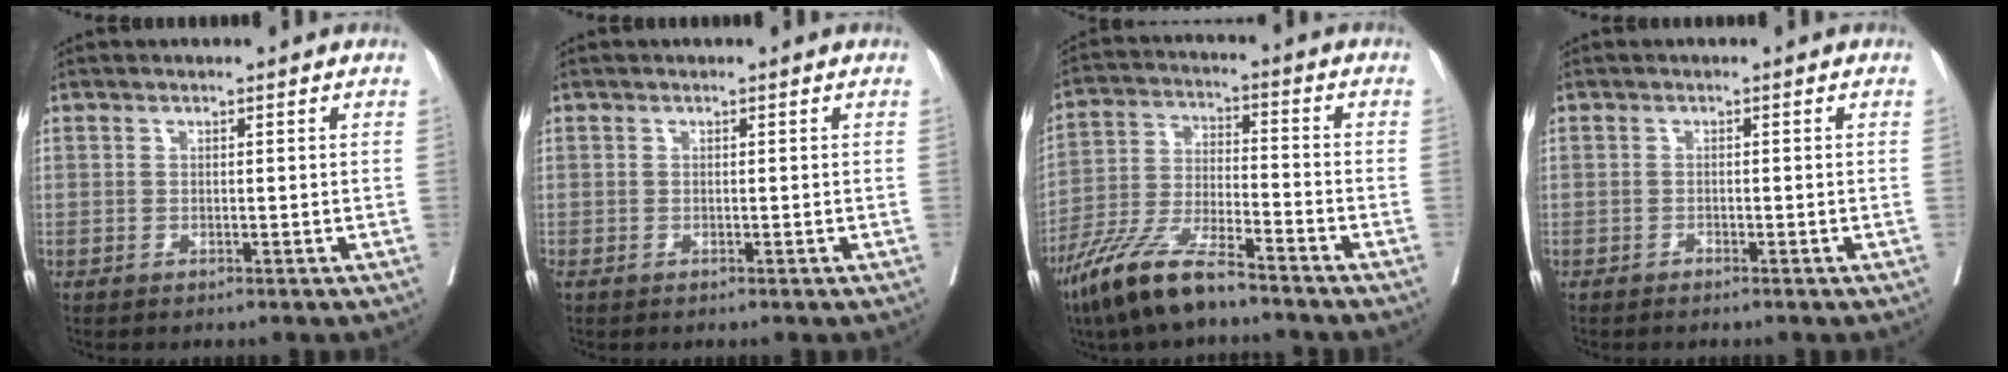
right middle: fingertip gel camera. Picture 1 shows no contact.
{"total": 0.0}
{"total": 11.4, "force": [-8.6, 1.7, 7.3], "torque": [-0.151, -0.021, -0.166]}
{"total": 0.5, "force": [-0.5, 0.0, 0.1], "torque": [-0.006, -0.001, -0.012]}